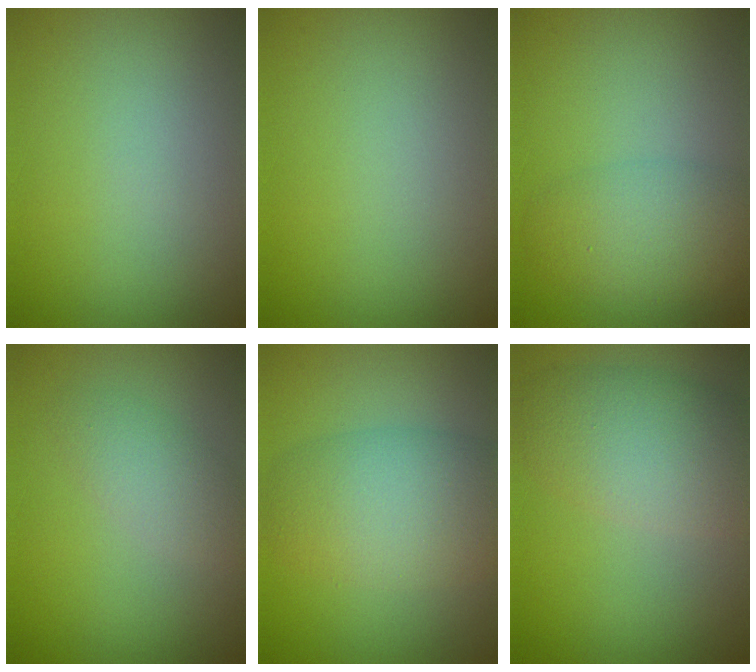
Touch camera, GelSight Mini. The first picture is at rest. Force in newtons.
{"total": 0.0}
{"total": 4.2, "press": 4.1, "slide": 0.3}
{"total": 2.4, "press": 2.4, "slide": 0.0}
{"total": 6.7, "press": 6.7, "slide": 0.5}
{"total": 6.1, "press": 6.1, "slide": 0.3}